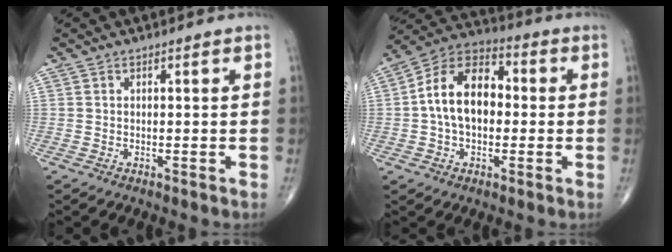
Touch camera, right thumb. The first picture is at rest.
{"total": 13.9, "force": [0.3, 9.1, 10.6], "torque": [-0.167, 0.033, -0.008]}